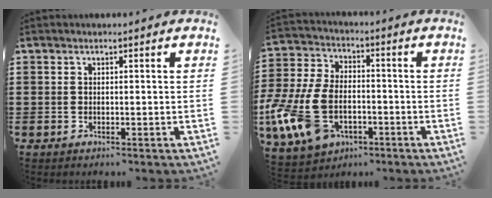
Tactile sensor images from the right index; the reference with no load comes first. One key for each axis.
{"total": 12.6, "fx": -4.4, "fy": 7.8, "fz": 8.8, "tx": -0.230, "ty": 0.001, "tz": -0.086}